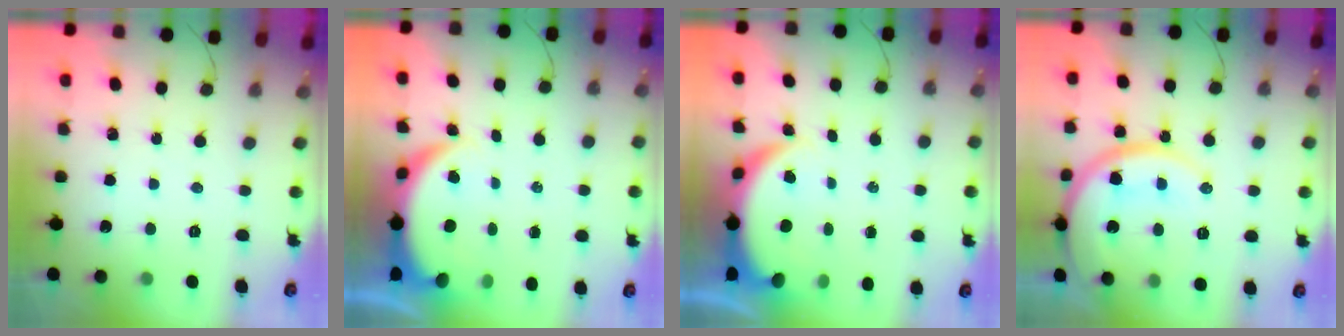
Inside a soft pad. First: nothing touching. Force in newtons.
{"total": 6.0, "press": 6.0, "slide": 0.1}
{"total": 6.0, "press": 6.0, "slide": 0.1}
{"total": 17.7, "press": 17.7, "slide": 1.8}